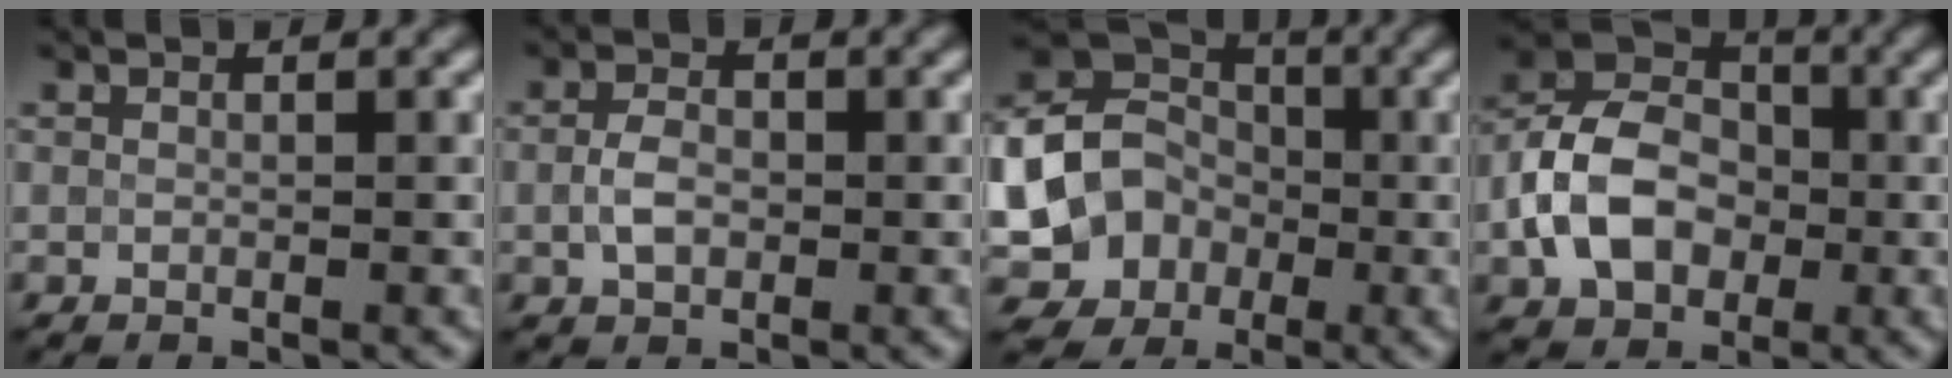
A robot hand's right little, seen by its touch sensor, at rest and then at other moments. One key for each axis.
{"total": 2.2, "fx": -0.2, "fy": 1.5, "fz": 1.6, "tx": -0.035, "ty": -0.001, "tz": -0.005}
{"total": 12.4, "fx": -2.9, "fy": 11.3, "fz": 4.3, "tx": -0.105, "ty": -0.008, "tz": -0.066}
{"total": 7.3, "fx": -1.6, "fy": 5.4, "fz": 4.7, "tx": -0.085, "ty": 0.008, "tz": -0.039}